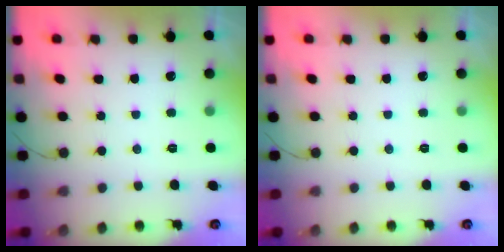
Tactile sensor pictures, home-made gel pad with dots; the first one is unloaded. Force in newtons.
{"total": 0.0}